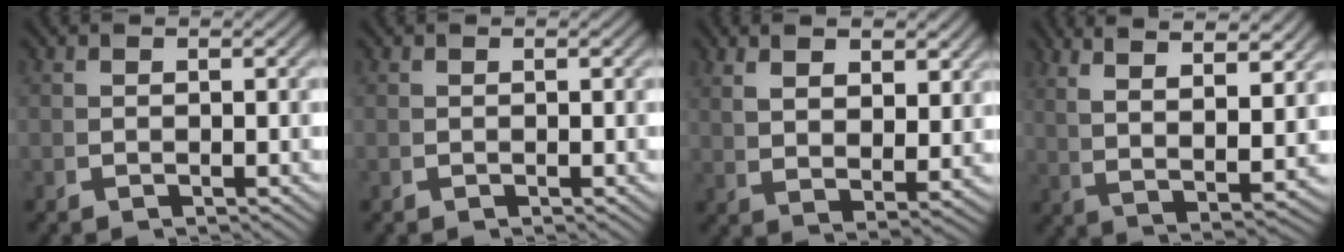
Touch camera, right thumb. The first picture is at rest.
{"total": 0.0}
{"total": 4.0, "force": [2.5, 1.4, 2.8], "torque": [-0.035, -0.002, 0.052]}
{"total": 9.3, "force": [4.2, 4.2, 7.2], "torque": [-0.129, 0.010, 0.068]}